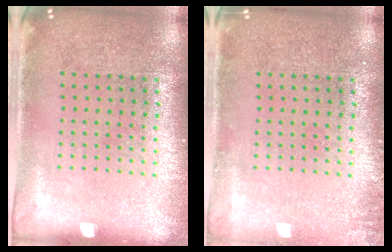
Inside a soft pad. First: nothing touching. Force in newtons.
{"total": 1.1, "press": 1.1, "slide": 0.2}